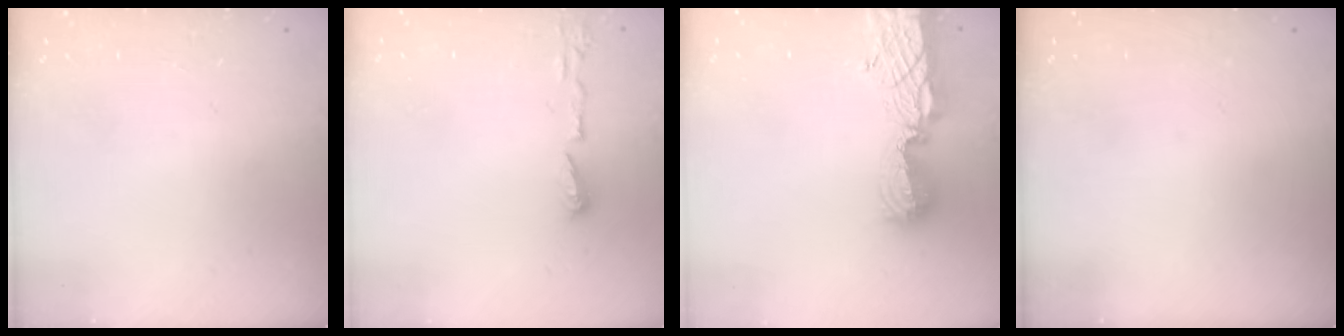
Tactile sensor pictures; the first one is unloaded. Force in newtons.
{"total": 6.0, "press": 5.8, "slide": 1.2}
{"total": 14.4, "press": 14.3, "slide": 1.7}
{"total": 0.0}